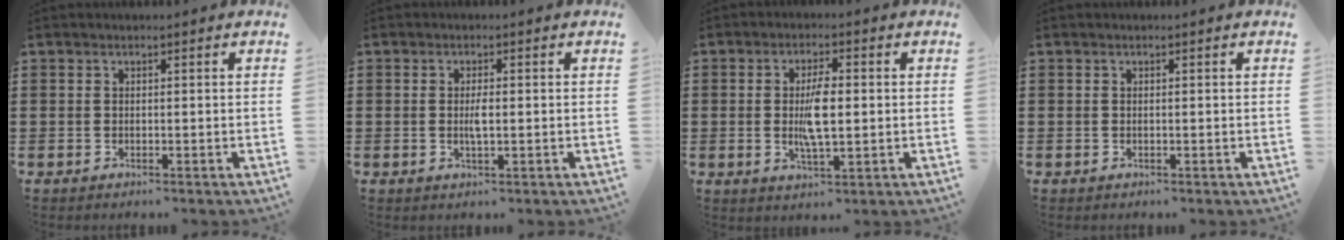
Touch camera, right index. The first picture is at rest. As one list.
[{"total": 2.4, "force": [-0.1, 0.6, 2.3], "torque": [-0.051, -0.004, -0.005]}, {"total": 6.1, "force": [0.0, 2.1, 5.8], "torque": [-0.119, 0.000, -0.005]}, {"total": 0.0}]